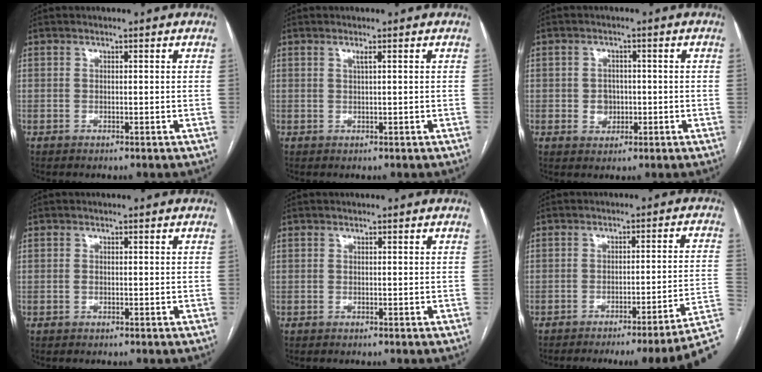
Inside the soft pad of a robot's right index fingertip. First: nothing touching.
{"total": 0.8, "force": [0.4, -0.2, 0.6], "torque": [-0.018, -0.002, 0.010]}
{"total": 3.2, "force": [-0.5, 2.8, 1.5], "torque": [-0.020, 0.006, 0.000]}
{"total": 0.7, "force": [-0.1, 0.5, 0.5], "torque": [-0.012, 0.001, -0.003]}
{"total": 0.0}
{"total": 13.0, "force": [-8.8, -2.0, 9.4], "torque": [-0.072, 0.016, -0.112]}